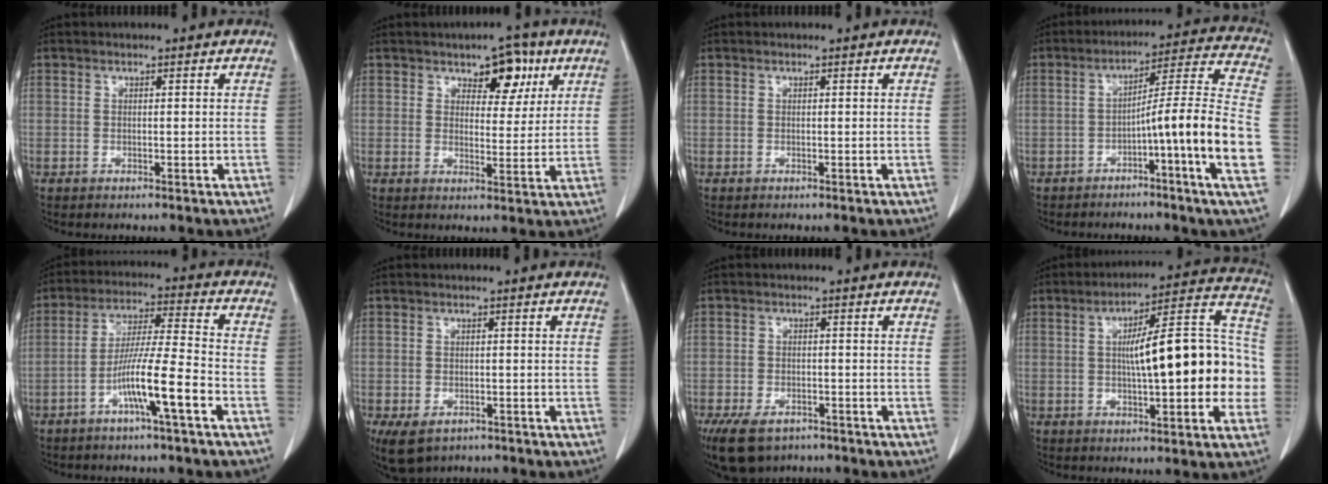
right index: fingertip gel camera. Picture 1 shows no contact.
{"total": 6.3, "force": [3.4, 3.4, 4.0], "torque": [-0.046, 0.006, 0.049]}
{"total": 0.0}
{"total": 14.6, "force": [-4.2, -1.3, 13.9], "torque": [-0.197, 0.015, -0.070]}
{"total": 10.1, "force": [-4.6, -0.3, 9.0], "torque": [-0.169, 0.004, -0.087]}
{"total": 5.8, "force": [-3.6, 3.6, 2.8], "torque": [-0.052, -0.008, -0.049]}
{"total": 9.4, "force": [-6.5, 5.1, 4.6], "torque": [-0.096, -0.006, -0.100]}
{"total": 19.4, "force": [-0.9, 4.2, 18.9], "torque": [-0.253, 0.042, -0.009]}